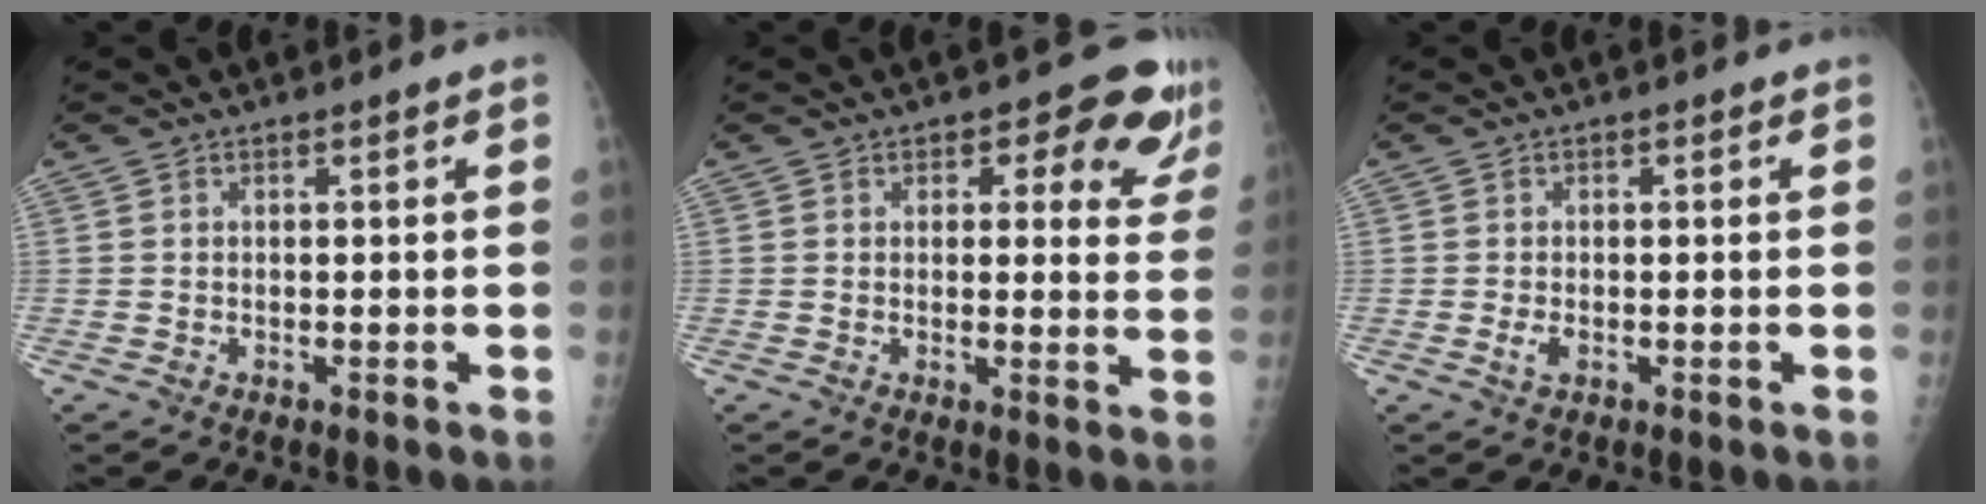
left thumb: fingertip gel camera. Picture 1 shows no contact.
{"total": 9.1, "force": [5.8, 5.1, 4.8], "torque": [-0.008, -0.027, 0.052]}
{"total": 1.8, "force": [-0.4, 1.0, 1.4], "torque": [-0.029, -0.002, -0.009]}